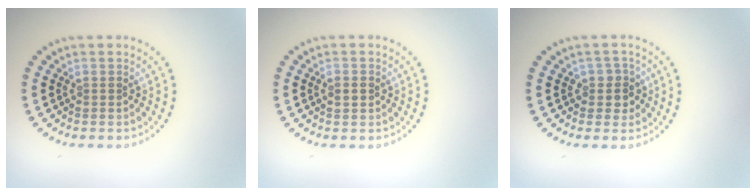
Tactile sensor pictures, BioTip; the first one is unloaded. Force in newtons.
{"total": 1.5, "press": 1.5, "slide": 0.1}
{"total": 1.9, "press": 1.7, "slide": 0.9}